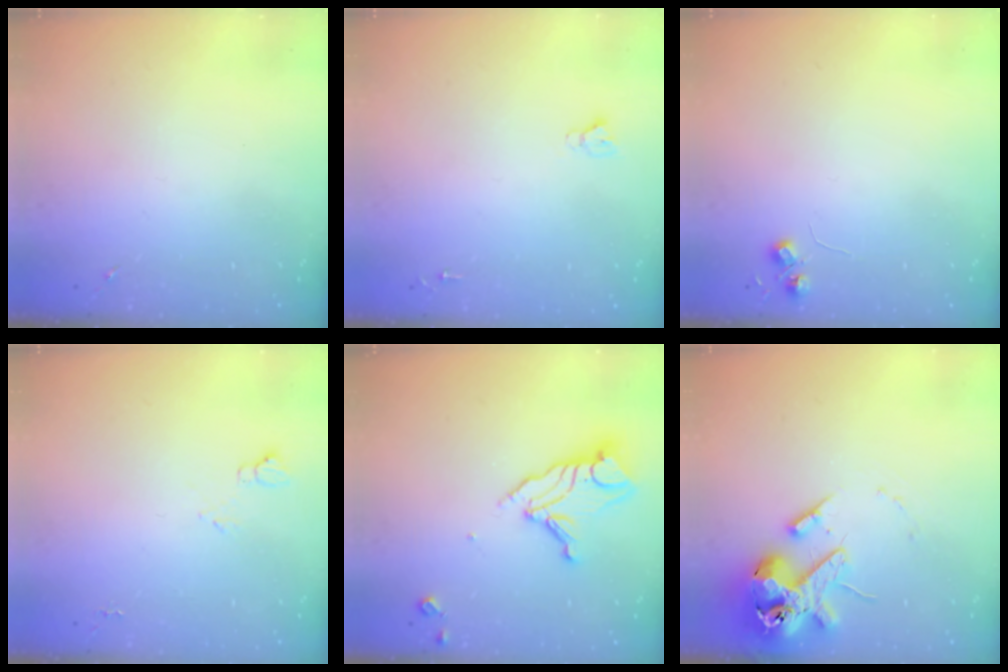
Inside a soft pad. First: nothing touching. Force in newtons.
{"total": 2.7, "press": 2.7, "slide": 0.0}
{"total": 5.2, "press": 5.2, "slide": 0.7}
{"total": 5.5, "press": 5.4, "slide": 0.7}
{"total": 12.2, "press": 12.1, "slide": 1.2}
{"total": 15.6, "press": 15.4, "slide": 2.4}